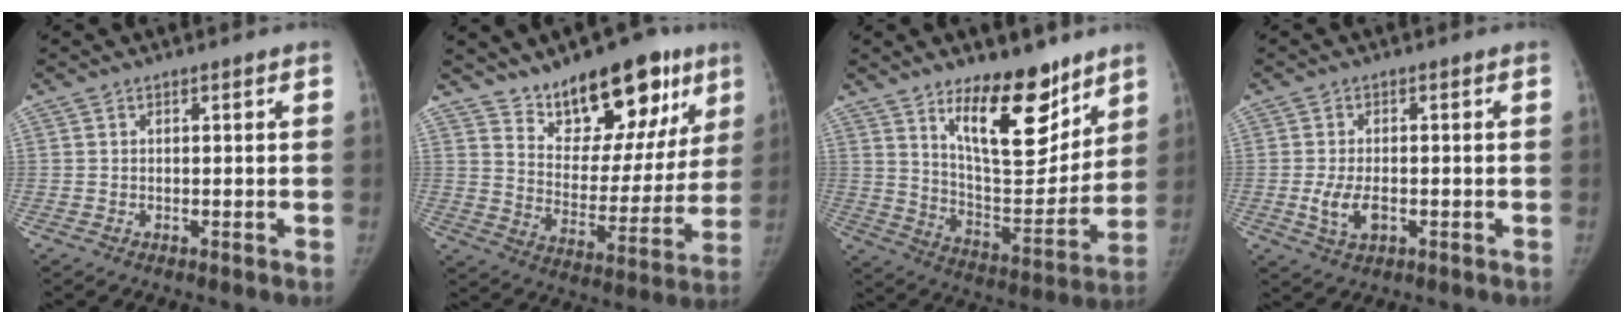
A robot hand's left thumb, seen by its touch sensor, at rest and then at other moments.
{"total": 20.5, "force": [13.5, 9.7, 12.1], "torque": [-0.115, -0.068, 0.207]}
{"total": 18.6, "force": [11.9, 7.7, 12.1], "torque": [-0.130, -0.100, 0.200]}
{"total": 5.1, "force": [-1.1, 2.8, 4.1], "torque": [-0.084, -0.001, -0.017]}